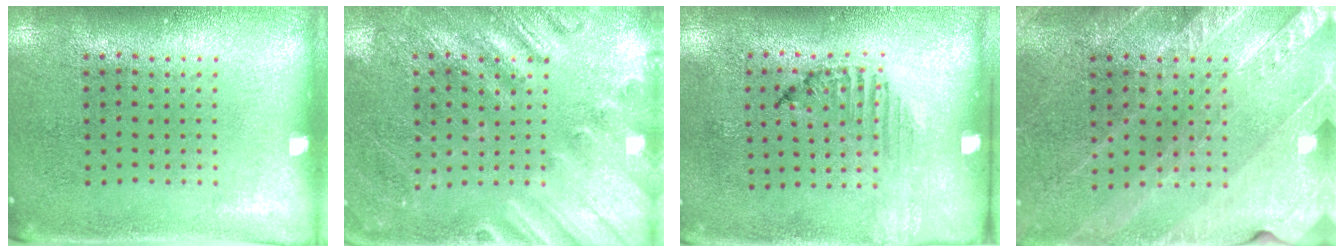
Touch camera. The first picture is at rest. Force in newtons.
{"total": 2.4, "press": 2.4, "slide": 0.5}
{"total": 1.2, "press": 1.2, "slide": 0.4}
{"total": 2.9, "press": 2.7, "slide": 0.9}